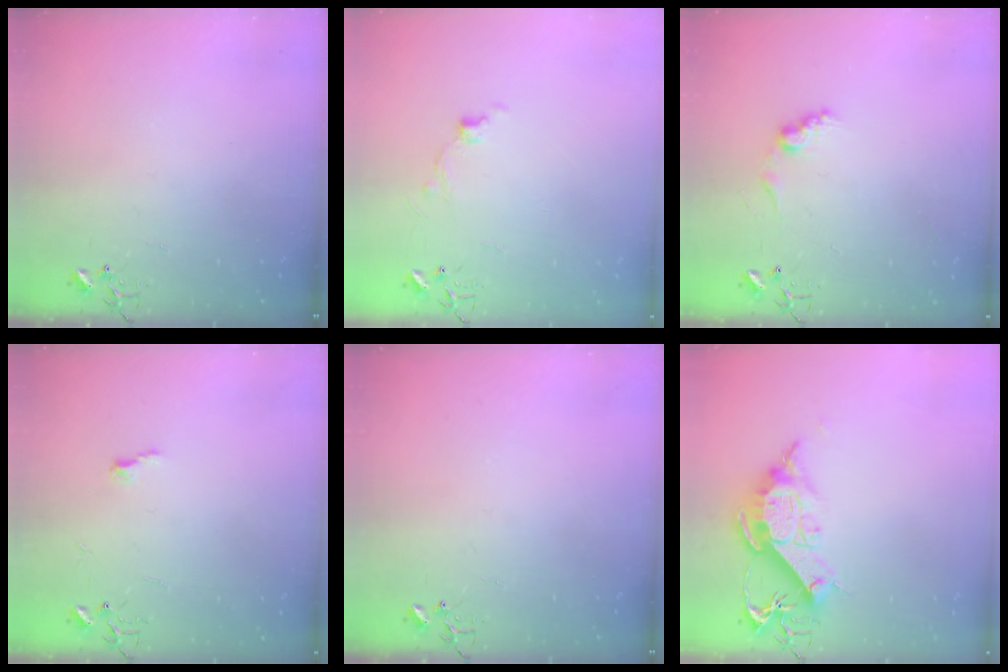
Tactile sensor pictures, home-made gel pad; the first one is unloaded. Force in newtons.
{"total": 6.8, "press": 6.8, "slide": 0.7}
{"total": 7.9, "press": 7.9, "slide": 0.5}
{"total": 4.7, "press": 4.7, "slide": 0.7}
{"total": 0.0}
{"total": 13.0, "press": 13.0, "slide": 1.1}